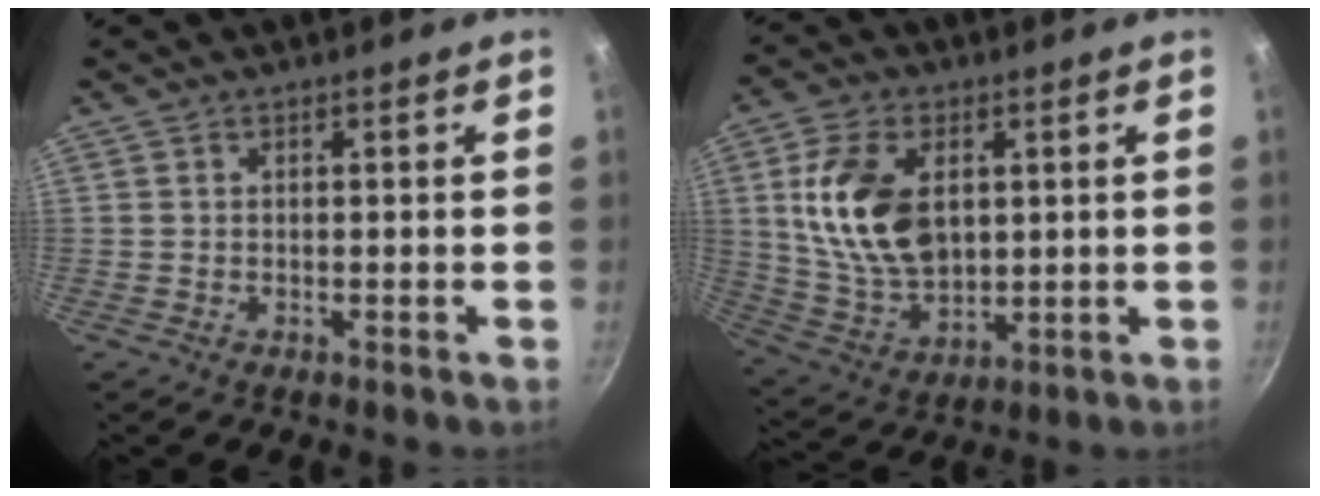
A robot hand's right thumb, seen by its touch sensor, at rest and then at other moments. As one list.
[{"total": 16.3, "force": [3.1, 10.4, 12.1], "torque": [-0.206, -0.016, 0.071]}]